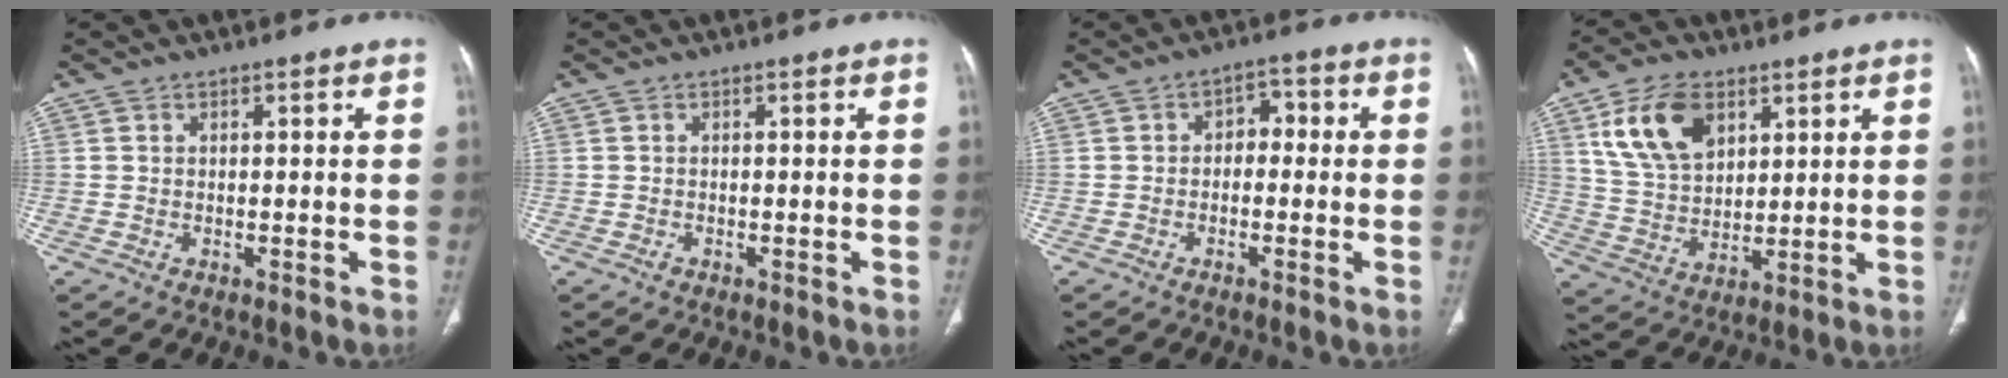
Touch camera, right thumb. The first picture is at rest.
{"total": 0.5, "force": [-0.3, 0.4, 0.2], "torque": [-0.002, 0.001, -0.008]}
{"total": 3.9, "force": [-0.2, 2.7, 2.7], "torque": [-0.020, 0.021, -0.014]}
{"total": 13.1, "force": [6.0, 8.1, 8.4], "torque": [-0.139, -0.017, 0.123]}